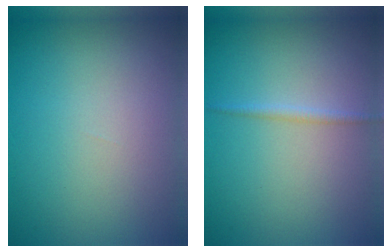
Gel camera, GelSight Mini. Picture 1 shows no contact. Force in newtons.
{"total": 0.9, "press": 0.9, "slide": 0.1}